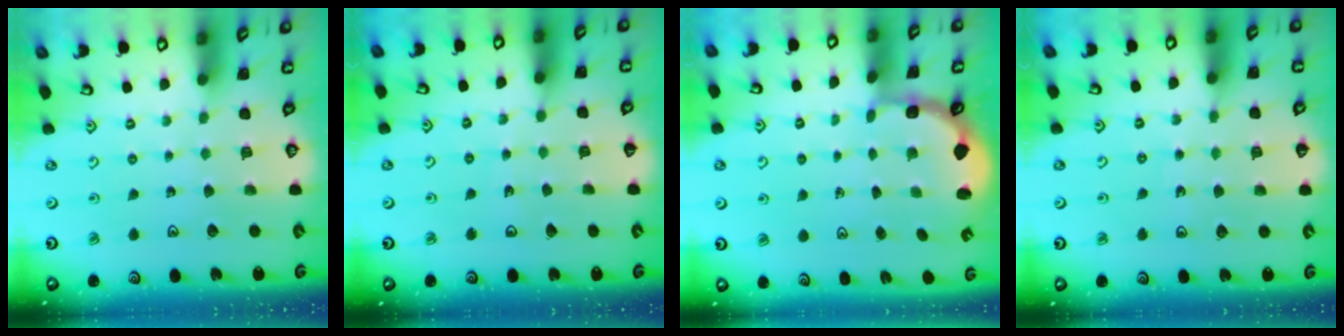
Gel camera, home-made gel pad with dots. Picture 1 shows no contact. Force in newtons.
{"total": 2.5, "press": 2.5, "slide": 0.2}
{"total": 2.7, "press": 2.0, "slide": 1.7}
{"total": 5.8, "press": 5.5, "slide": 1.9}